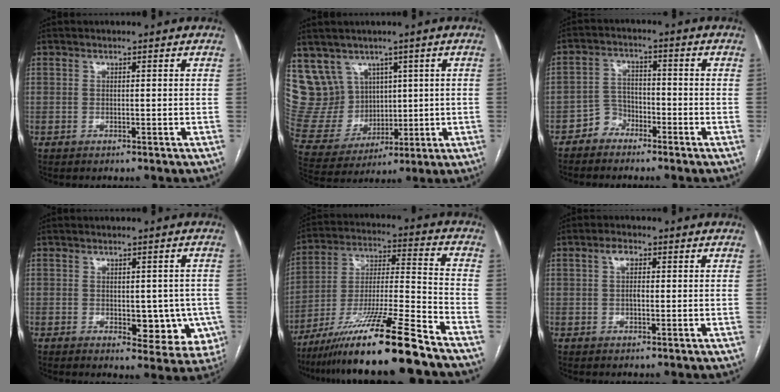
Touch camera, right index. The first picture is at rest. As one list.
[{"total": 11.8, "force": [6.4, 9.7, 1.9], "torque": [-0.057, 0.057, 0.158]}, {"total": 3.8, "force": [-2.7, 2.7, 0.2], "torque": [0.006, 0.012, -0.054]}, {"total": 8.4, "force": [-1.4, 4.5, 6.9], "torque": [-0.060, 0.005, -0.008]}, {"total": 18.9, "force": [-14.6, -1.3, 12.0], "torque": [-0.232, -0.024, -0.259]}, {"total": 2.6, "force": [0.6, 1.5, 2.0], "torque": [-0.040, 0.012, 0.010]}]